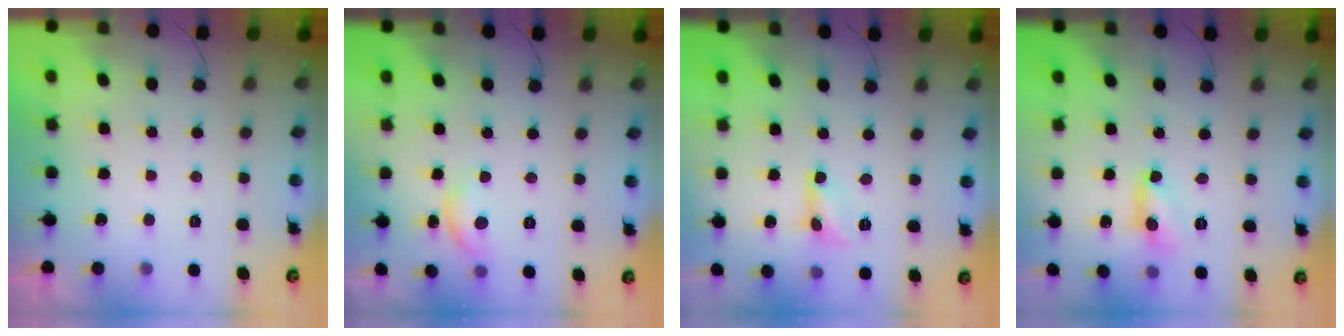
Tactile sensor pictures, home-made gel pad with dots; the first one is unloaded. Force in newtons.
{"total": 7.6, "press": 7.6, "slide": 0.7}
{"total": 2.4, "press": 2.4, "slide": 0.2}
{"total": 4.9, "press": 4.8, "slide": 0.4}